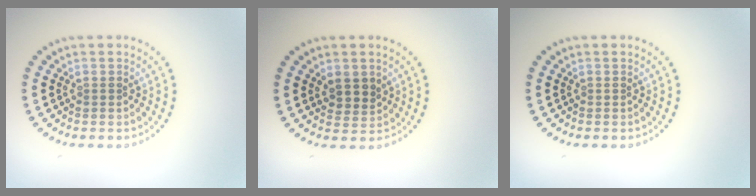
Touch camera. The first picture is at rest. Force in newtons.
{"total": 2.2, "press": 2.0, "slide": 1.0}
{"total": 0.0}